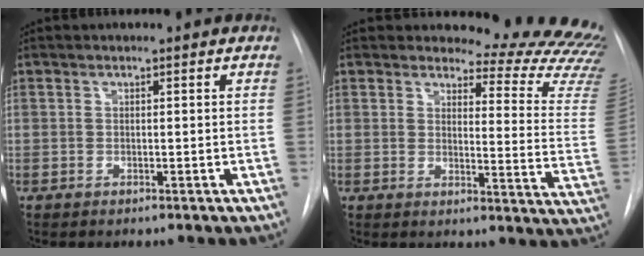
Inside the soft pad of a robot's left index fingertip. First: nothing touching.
{"total": 17.1, "force": [16.6, 2.4, 3.4], "torque": [-0.015, -0.142, 0.156]}